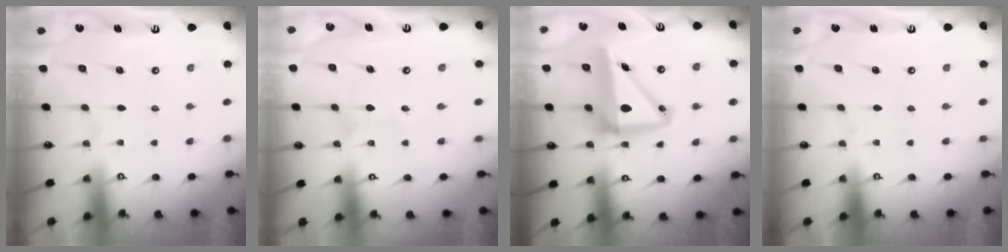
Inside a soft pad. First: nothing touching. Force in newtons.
{"total": 2.9, "press": 2.8, "slide": 0.4}
{"total": 11.3, "press": 10.9, "slide": 2.9}
{"total": 0.0}